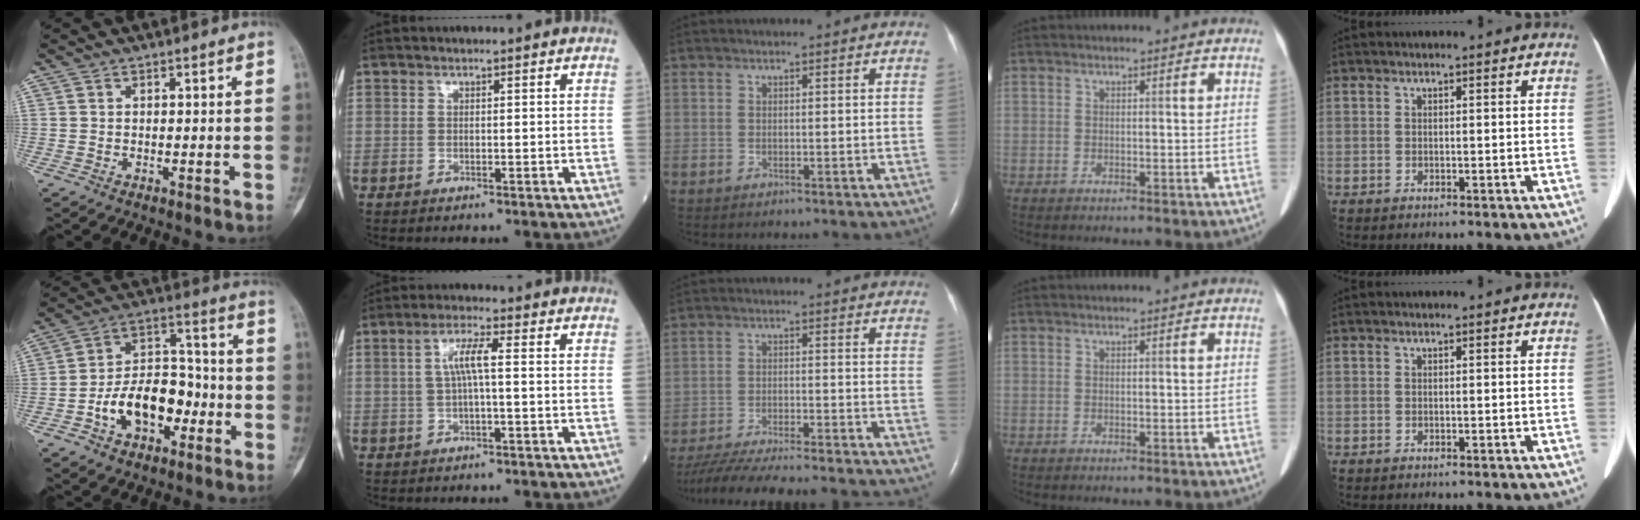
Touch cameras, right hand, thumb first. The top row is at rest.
{"thumb": {"total": 14.1, "force": [-4.7, 9.0, 9.8], "torque": [-0.134, 0.052, -0.081]}, "index": {"total": 4.4, "force": [0.4, 0.3, 4.4], "torque": [-0.088, 0.011, 0.009]}, "middle": {"total": 23.8, "force": [-21.6, 1.3, 9.7], "torque": [-0.156, -0.045, -0.305]}}